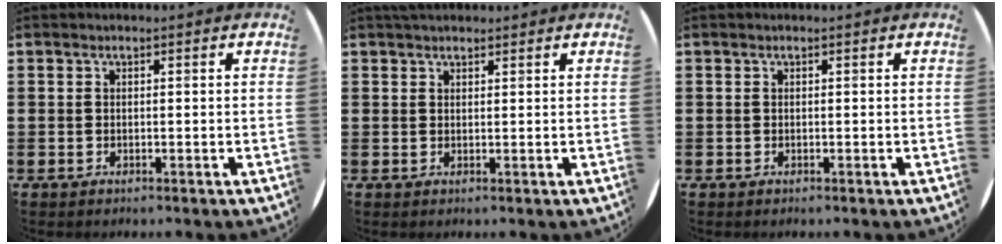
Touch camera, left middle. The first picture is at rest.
{"total": 1.2, "force": [1.2, 0.4, 0.1], "torque": [0.006, 0.000, 0.020]}
{"total": 0.0}